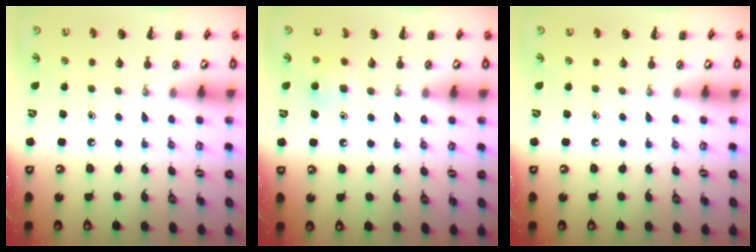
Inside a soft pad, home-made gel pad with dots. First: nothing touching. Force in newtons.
{"total": 5.1, "press": 4.9, "slide": 1.4}
{"total": 0.0}